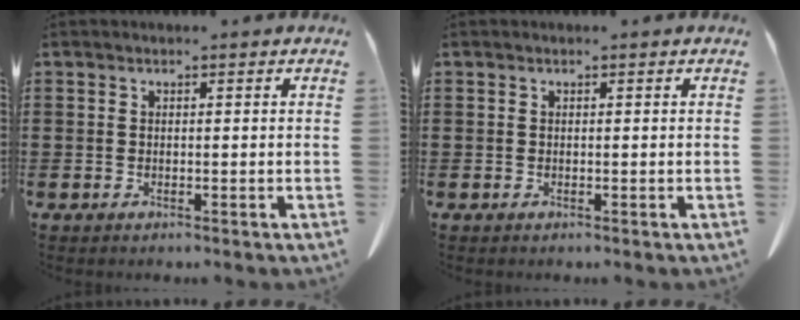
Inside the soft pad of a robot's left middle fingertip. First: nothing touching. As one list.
[{"total": 0.0}]